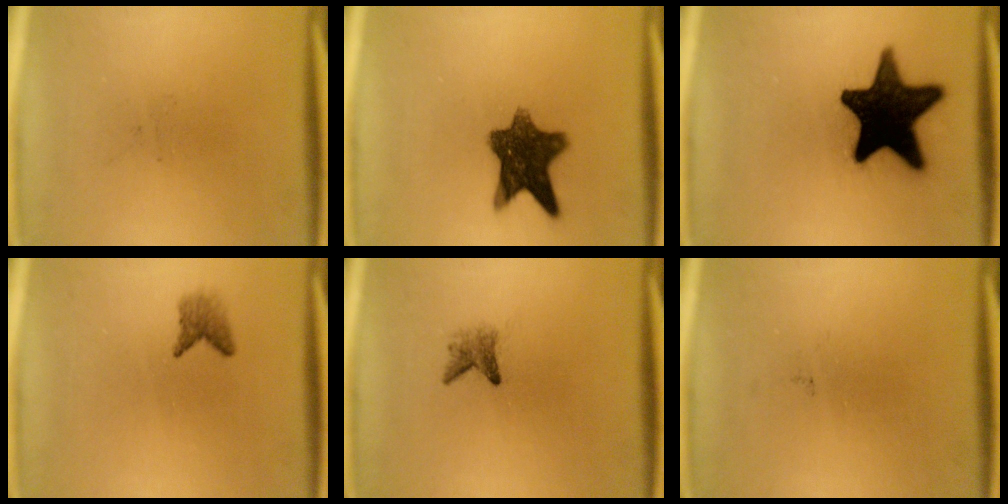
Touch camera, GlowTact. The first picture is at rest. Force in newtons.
{"total": 10.2}
{"total": 19.2}
{"total": 1.9}
{"total": 2.0}
{"total": 0.0}